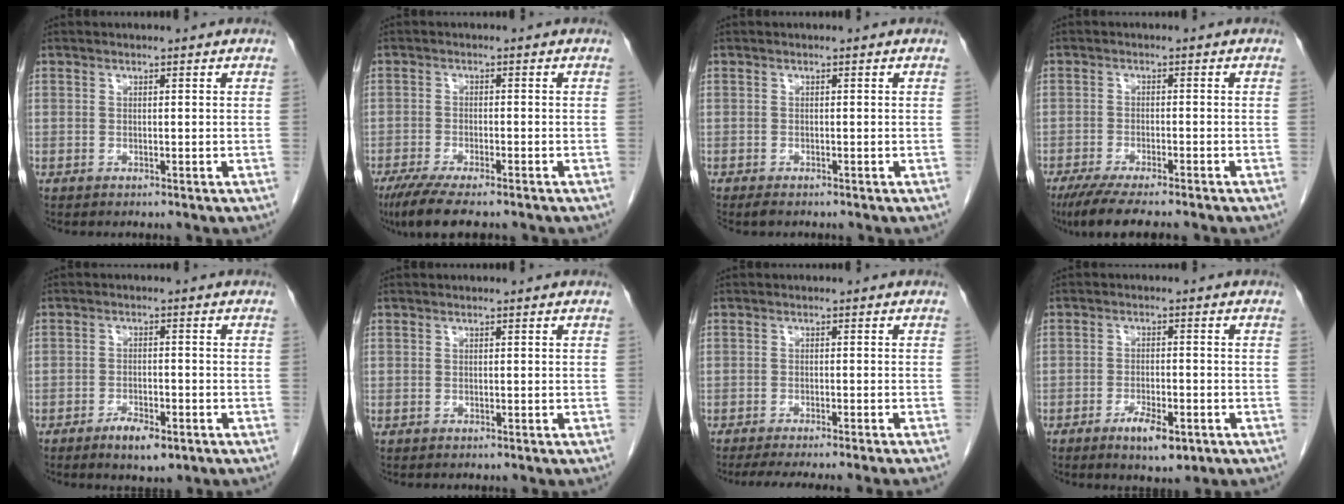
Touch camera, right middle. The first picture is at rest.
{"total": 8.9, "force": [-7.0, 1.6, 5.3], "torque": [-0.081, -0.017, -0.109]}
{"total": 1.2, "force": [-1.0, 0.3, 0.6], "torque": [-0.015, -0.003, -0.013]}
{"total": 9.8, "force": [-8.0, 1.3, 5.5], "torque": [-0.077, -0.018, -0.121]}
{"total": 4.5, "force": [-2.8, 1.6, 3.2], "torque": [-0.056, -0.001, -0.039]}
{"total": 0.0}
{"total": 9.3, "force": [-8.1, -0.9, 4.6], "torque": [-0.035, -0.018, -0.114]}
{"total": 5.3, "force": [-2.9, 1.7, 4.1], "torque": [-0.070, -0.004, -0.041]}